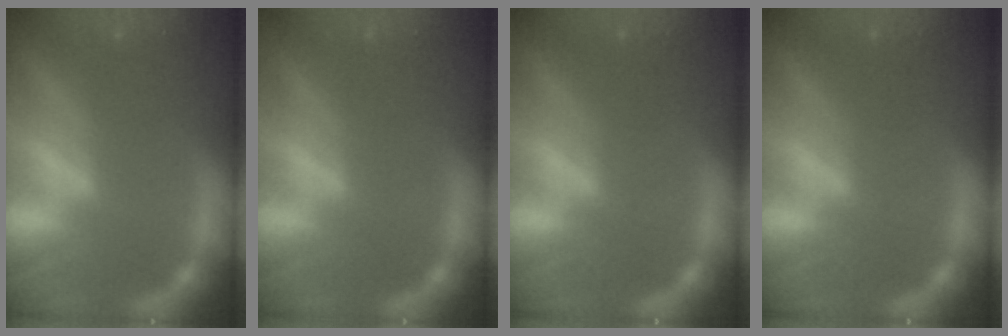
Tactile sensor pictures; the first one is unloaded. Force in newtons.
{"total": 0.0}
{"total": 1.0}
{"total": 1.0}